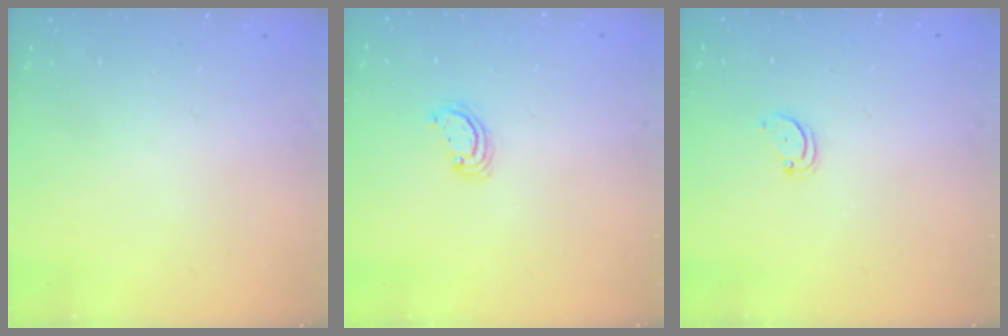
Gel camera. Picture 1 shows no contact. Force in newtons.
{"total": 2.7, "press": 2.7, "slide": 0.2}
{"total": 2.5, "press": 2.5, "slide": 0.2}